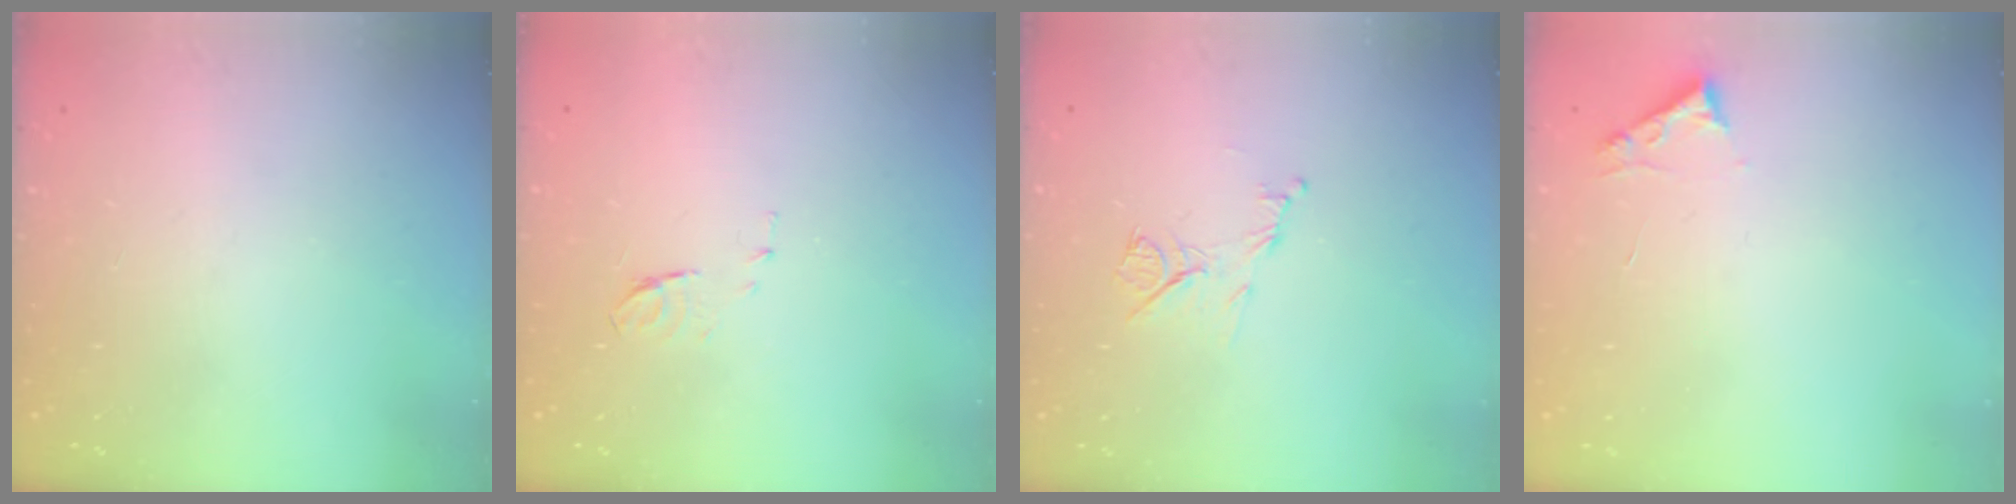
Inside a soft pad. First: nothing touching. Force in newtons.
{"total": 5.8, "press": 5.8, "slide": 0.7}
{"total": 7.2, "press": 7.1, "slide": 0.8}
{"total": 2.7, "press": 2.7, "slide": 0.3}